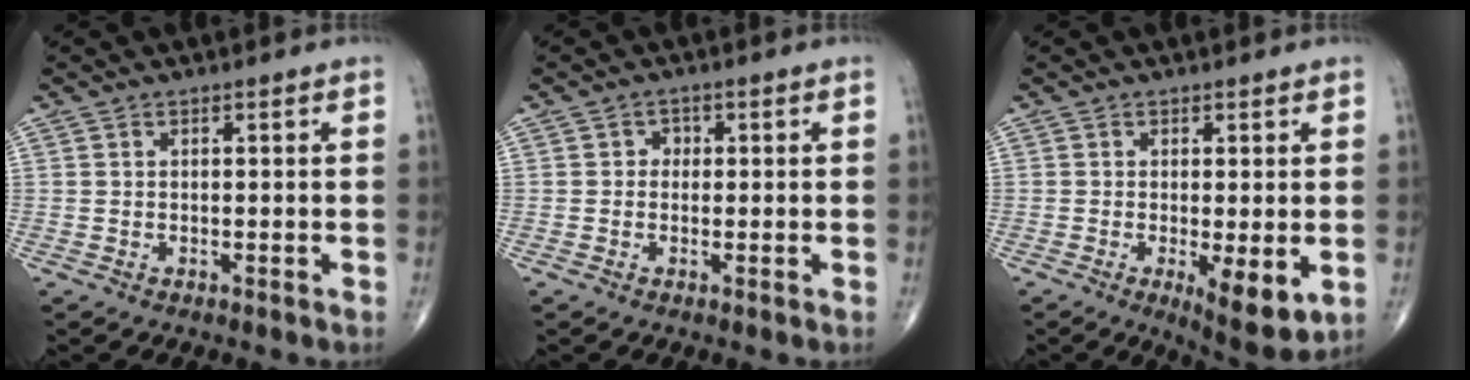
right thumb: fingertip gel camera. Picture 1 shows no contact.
{"total": 1.5, "force": [0.1, 1.4, 0.6], "torque": [0.003, 0.005, -0.006]}
{"total": 7.5, "force": [-1.7, 2.3, 6.9], "torque": [-0.102, -0.022, -0.022]}